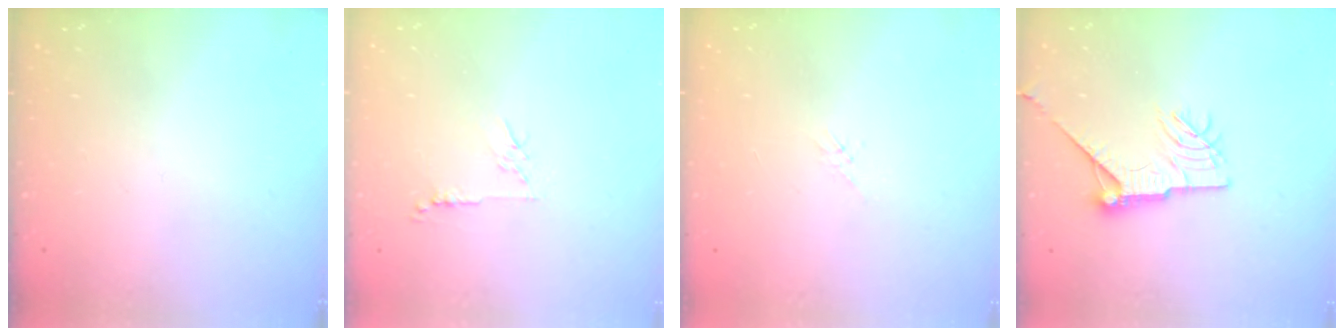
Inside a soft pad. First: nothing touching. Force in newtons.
{"total": 5.5, "press": 5.5, "slide": 0.7}
{"total": 0.5, "press": 0.5, "slide": 0.2}
{"total": 11.6, "press": 11.5, "slide": 1.2}